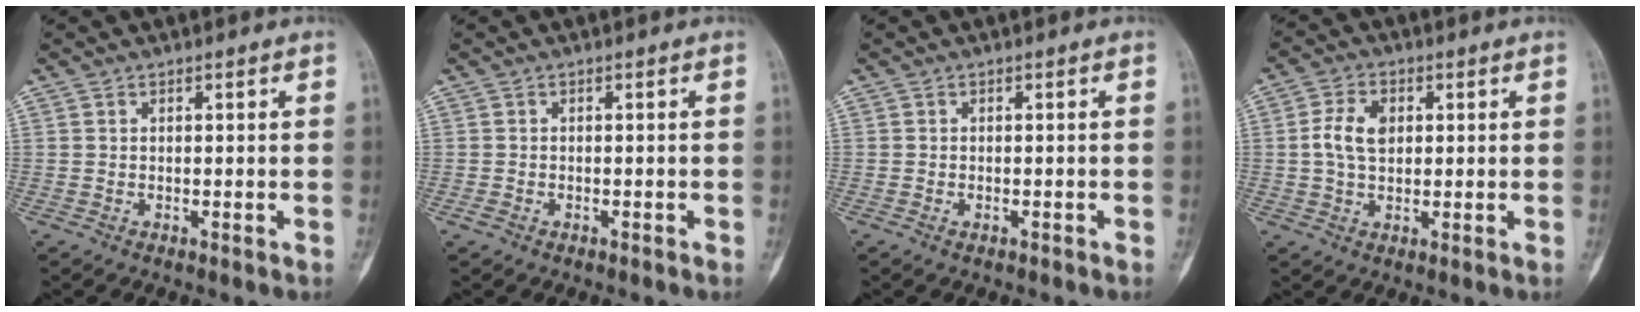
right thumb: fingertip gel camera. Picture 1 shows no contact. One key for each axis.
{"total": 1.1, "fx": -0.6, "fy": 0.8, "fz": 0.5, "tx": -0.014, "ty": 0.006, "tz": -0.009}
{"total": 0.9, "fx": -0.5, "fy": 0.6, "fz": 0.5, "tx": -0.011, "ty": 0.008, "tz": -0.004}
{"total": 6.3, "fx": 0.9, "fy": 4.2, "fz": 4.6, "tx": -0.089, "ty": 0.008, "tz": 0.017}